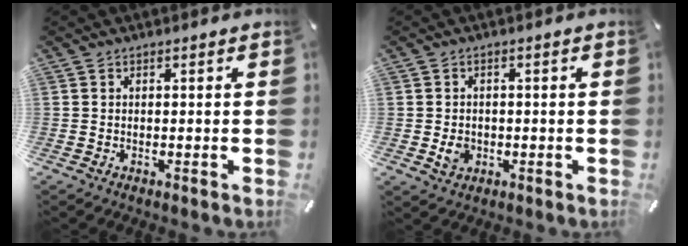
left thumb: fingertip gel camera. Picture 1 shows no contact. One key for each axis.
{"total": 3.5, "fx": -0.6, "fy": 3.0, "fz": 1.8, "tx": -0.029, "ty": 0.000, "tz": -0.013}